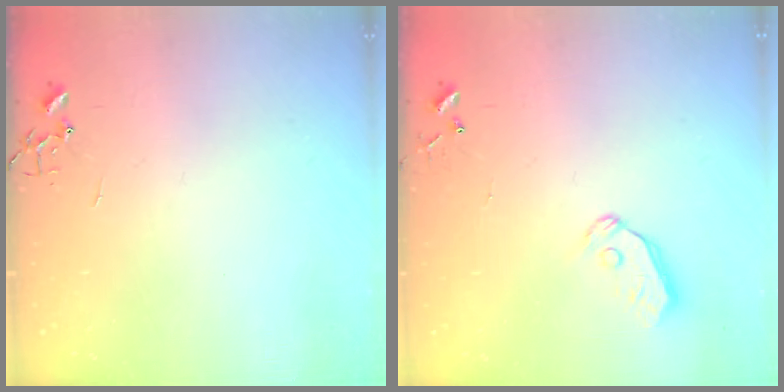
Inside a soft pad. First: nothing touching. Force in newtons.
{"total": 4.4, "press": 4.4, "slide": 0.5}